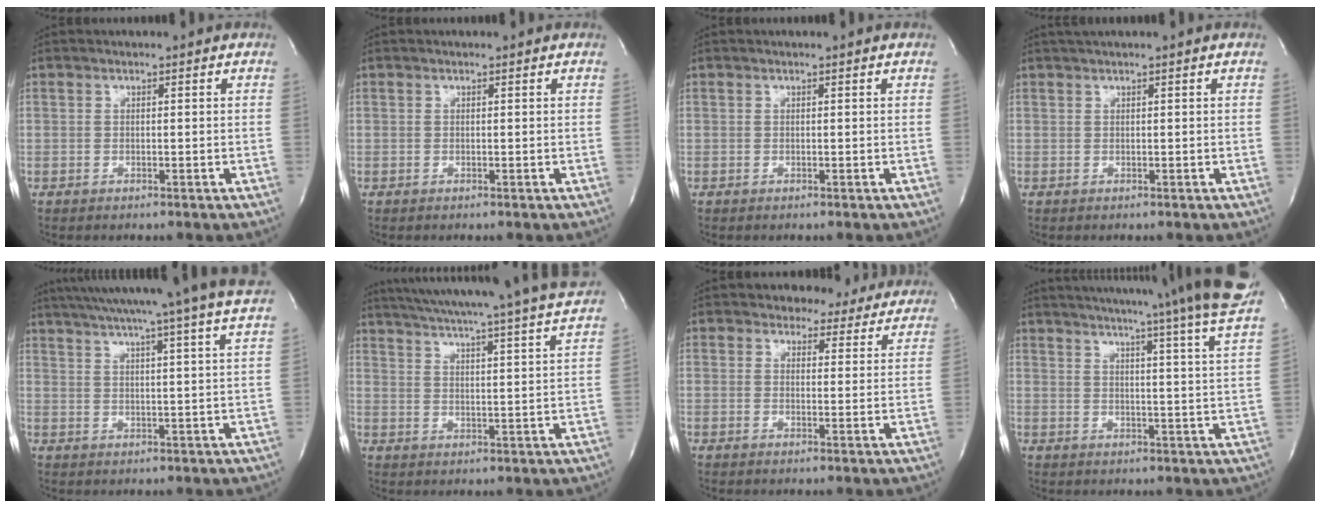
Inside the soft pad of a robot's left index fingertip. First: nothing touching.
{"total": 0.0}
{"total": 0.0}
{"total": 1.2, "force": [0.8, -0.2, 0.8], "torque": [-0.019, 0.012, 0.019]}
{"total": 21.3, "force": [18.2, -1.8, 10.9], "torque": [-0.187, -0.023, 0.240]}
{"total": 23.5, "force": [21.3, -1.8, 9.6], "torque": [-0.159, -0.044, 0.282]}
{"total": 7.1, "force": [6.3, 3.2, 0.5], "torque": [0.014, -0.006, 0.056]}
{"total": 24.3, "force": [21.3, -2.4, 11.4], "torque": [-0.179, -0.067, 0.264]}